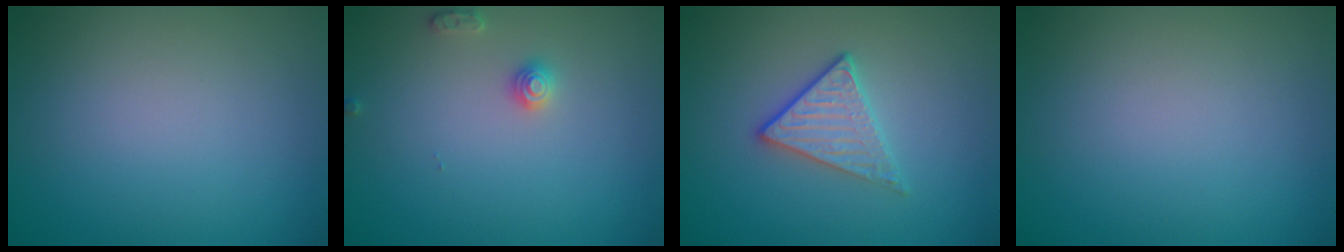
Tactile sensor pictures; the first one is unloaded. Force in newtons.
{"total": 1.4, "press": 1.4, "slide": 0.1}
{"total": 3.0, "press": 2.7, "slide": 1.2}
{"total": 0.0}